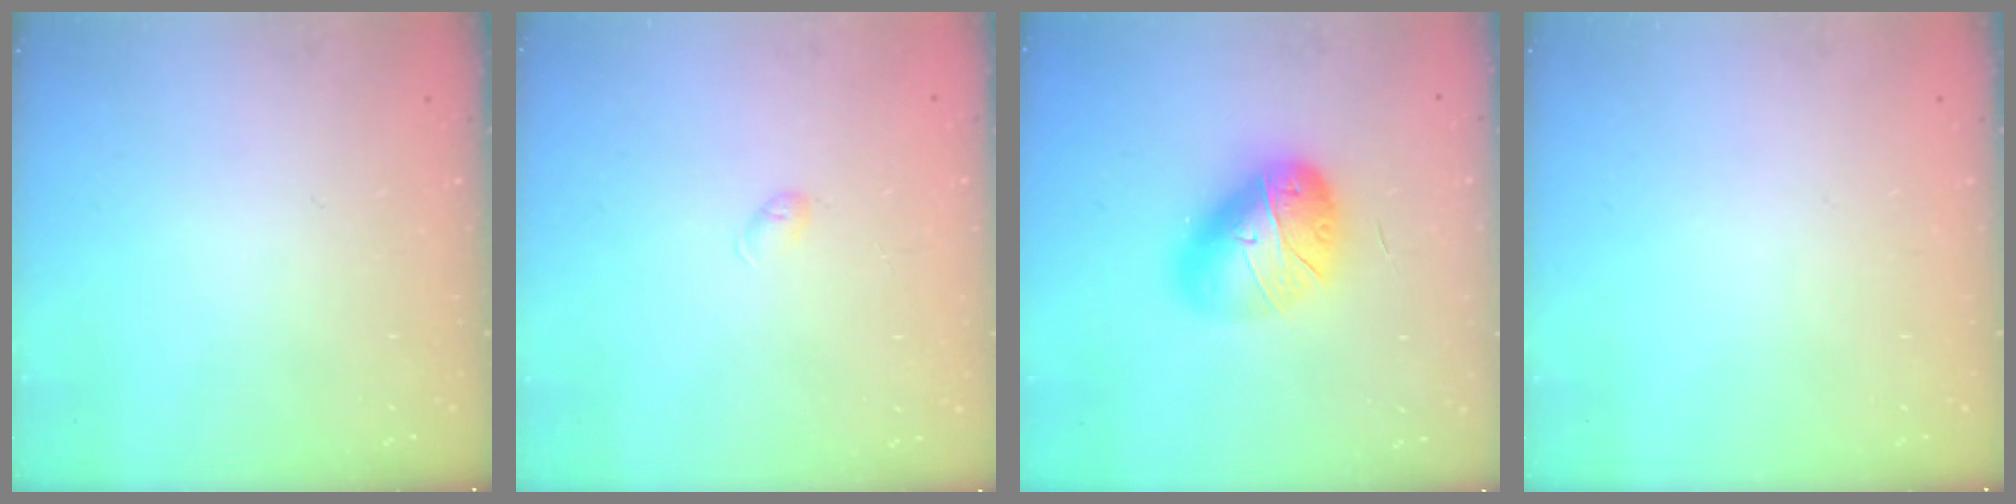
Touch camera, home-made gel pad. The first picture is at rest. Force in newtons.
{"total": 3.3, "press": 3.2, "slide": 0.7}
{"total": 16.1, "press": 16.1, "slide": 0.8}
{"total": 0.0}